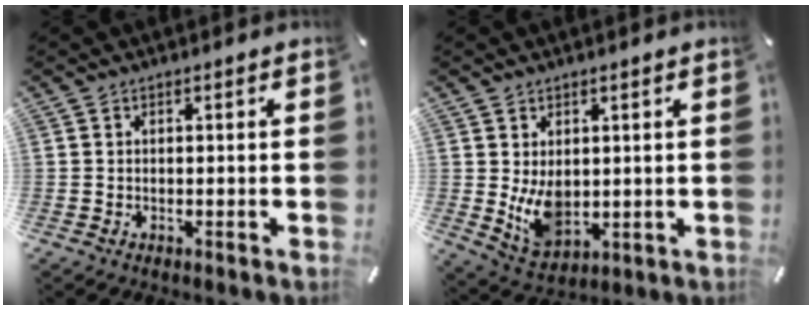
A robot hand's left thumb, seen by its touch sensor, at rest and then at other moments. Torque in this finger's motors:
{"motor_torque": [1.35, 1.73, 0.59, -0.44, 0.29]}